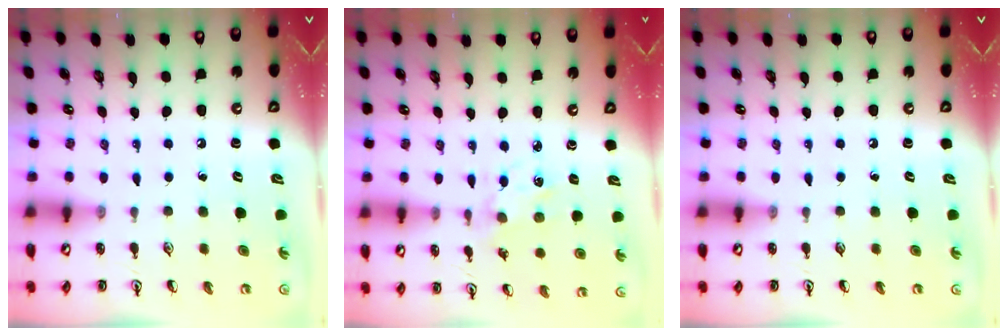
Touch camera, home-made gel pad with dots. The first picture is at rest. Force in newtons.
{"total": 1.5, "press": 1.4, "slide": 0.4}
{"total": 0.0}